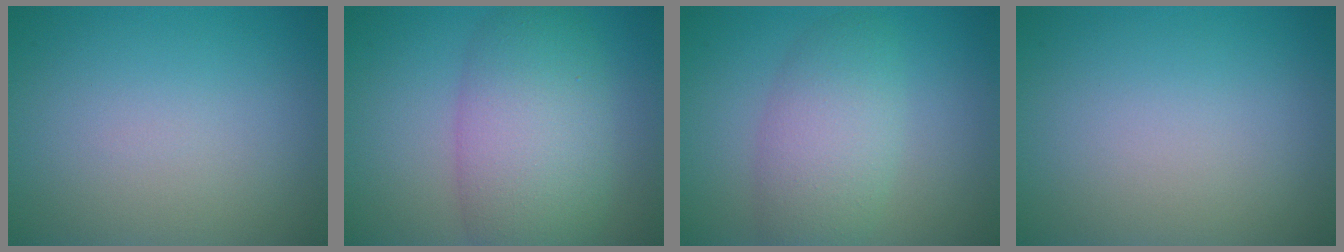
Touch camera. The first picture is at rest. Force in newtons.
{"total": 7.5, "press": 7.4, "slide": 0.2}
{"total": 4.9, "press": 4.9, "slide": 0.2}
{"total": 0.0}